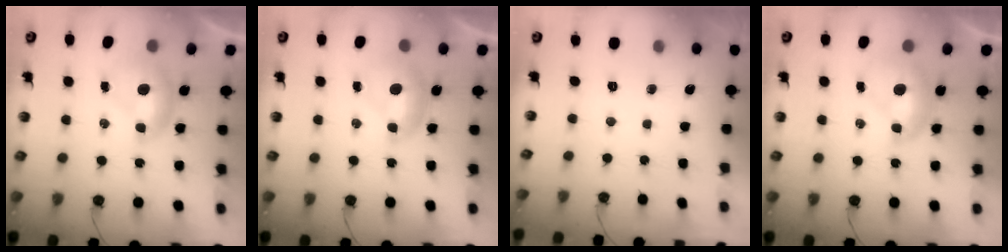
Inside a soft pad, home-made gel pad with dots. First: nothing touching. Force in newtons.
{"total": 0.0}
{"total": 0.0}
{"total": 1.6, "press": 1.5, "slide": 0.3}